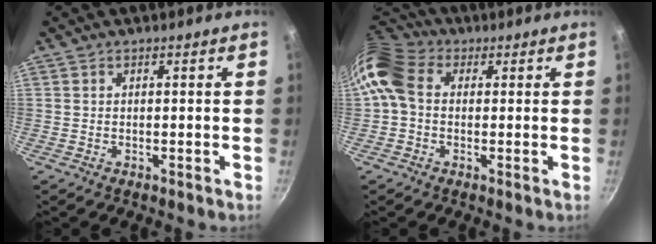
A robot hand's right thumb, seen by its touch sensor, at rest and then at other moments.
{"total": 8.6, "force": [0.6, 6.7, 5.4], "torque": [-0.098, 0.020, -0.010]}